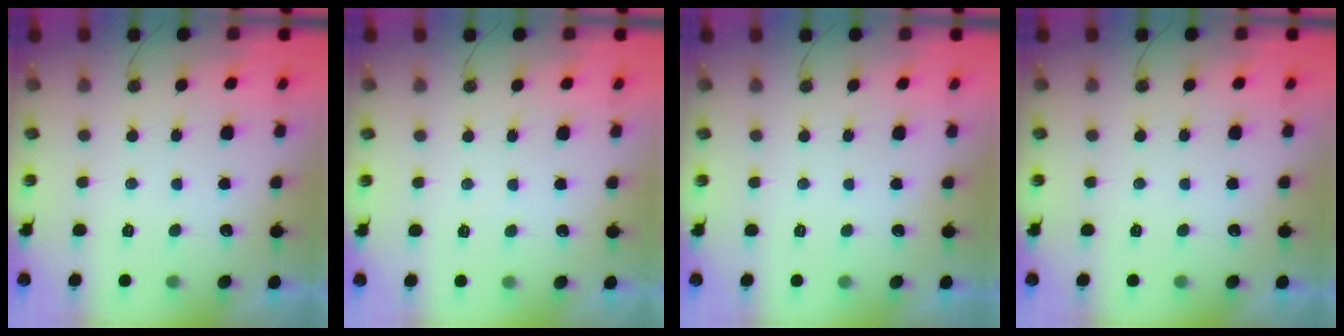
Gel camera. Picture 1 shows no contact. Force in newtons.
{"total": 2.8, "press": 2.8, "slide": 0.3}
{"total": 0.0}
{"total": 0.0}